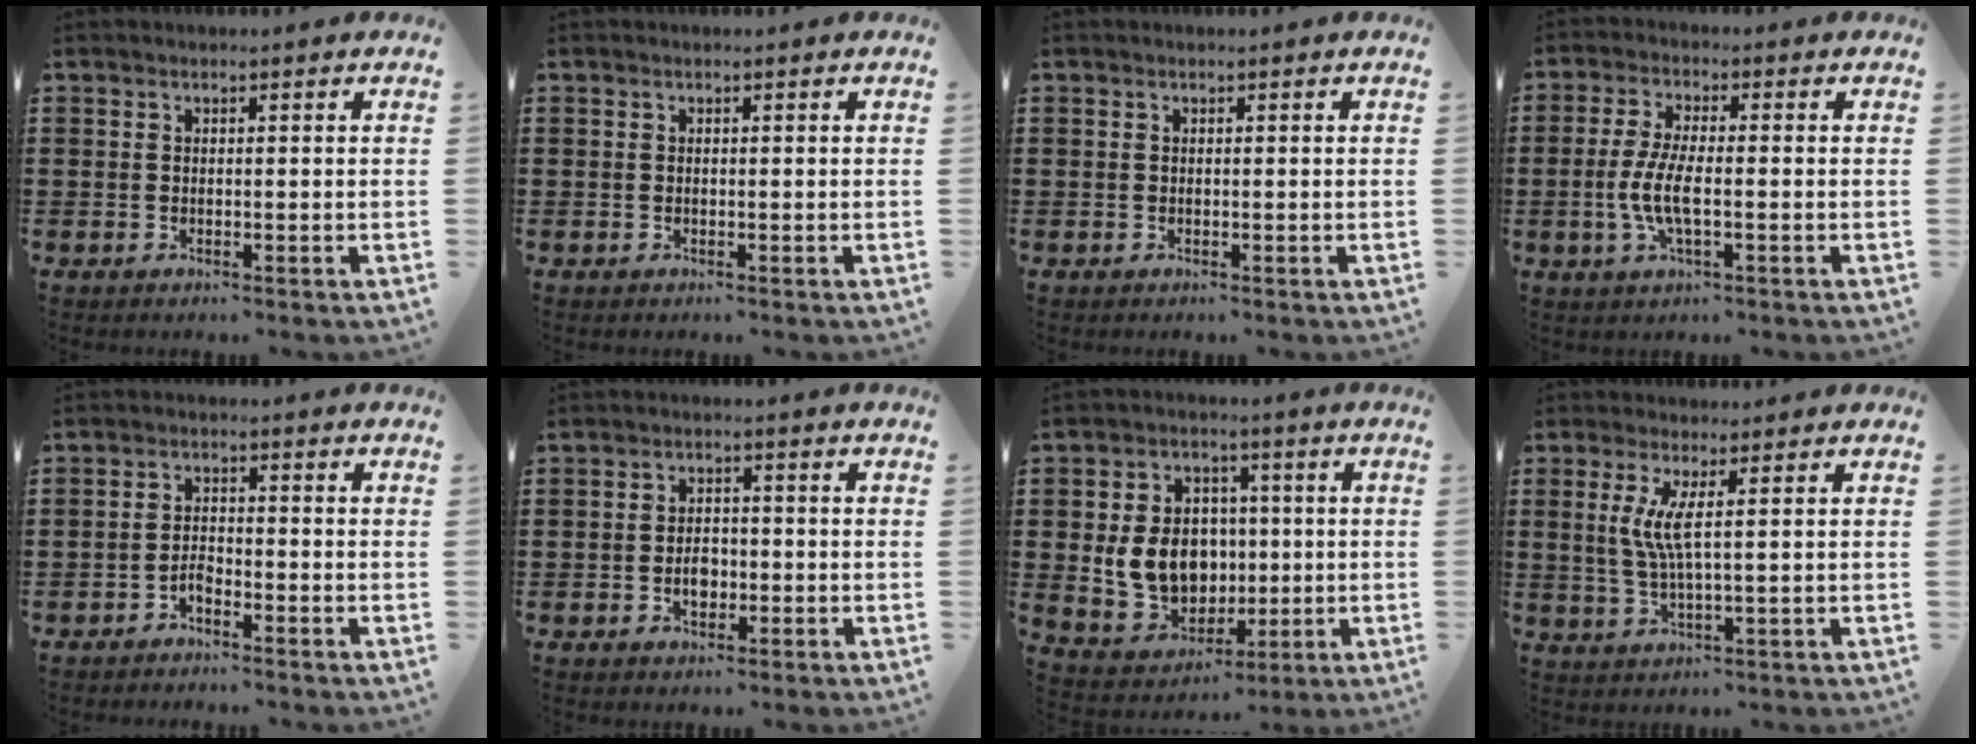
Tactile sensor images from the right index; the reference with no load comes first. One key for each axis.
{"total": 0.0}
{"total": 0.0}
{"total": 6.0, "fx": -1.3, "fy": 1.8, "fz": 5.6, "tx": -0.132, "ty": -0.006, "tz": -0.035}
{"total": 2.0, "fx": -1.6, "fy": 0.6, "fz": 0.9, "tx": -0.021, "ty": 0.003, "tz": -0.034}
{"total": 3.2, "fx": -0.9, "fy": 2.0, "fz": 2.3, "tx": -0.037, "ty": -0.001, "tz": -0.018}
{"total": 10.1, "fx": 0.4, "fy": 8.3, "fz": 5.7, "tx": -0.125, "ty": 0.010, "tz": 0.007}
{"total": 4.8, "fx": 1.2, "fy": 0.3, "fz": 4.6, "tx": -0.101, "ty": -0.008, "tz": 0.016}